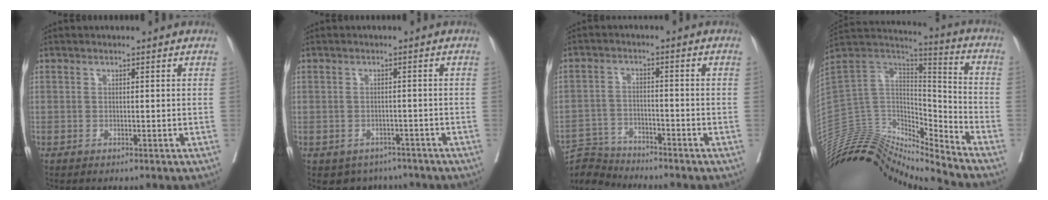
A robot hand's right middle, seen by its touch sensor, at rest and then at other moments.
{"total": 5.5, "force": [-4.4, 3.3, 0.7], "torque": [0.000, 0.009, -0.055]}
{"total": 7.1, "force": [-7.1, 0.1, -0.6], "torque": [0.007, 0.002, -0.133]}
{"total": 21.2, "force": [-20.0, 3.2, 6.2], "torque": [-0.111, 0.065, -0.343]}